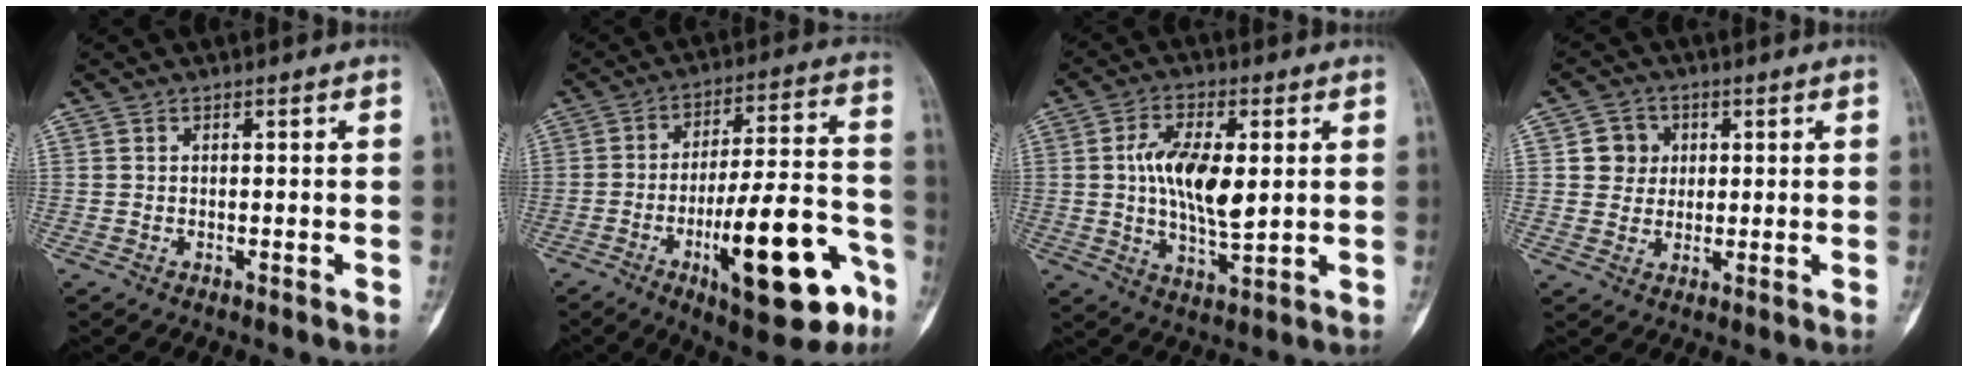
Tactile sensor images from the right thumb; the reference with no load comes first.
{"total": 21.6, "force": [-9.3, 6.9, 18.3], "torque": [-0.254, 0.052, -0.131]}
{"total": 11.9, "force": [1.6, 5.3, 10.6], "torque": [-0.186, -0.012, 0.028]}
{"total": 5.3, "force": [1.2, 4.9, 1.4], "torque": [0.008, 0.003, 0.015]}